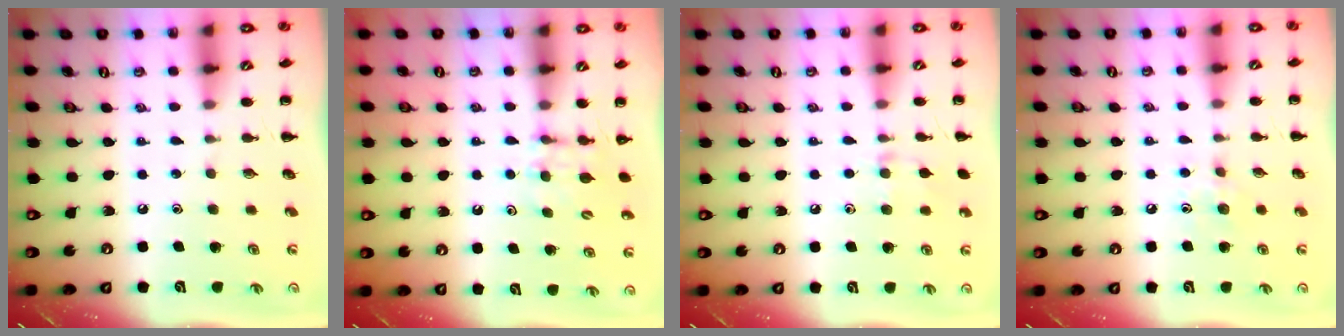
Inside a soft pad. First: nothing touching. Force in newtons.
{"total": 6.6, "press": 6.4, "slide": 1.6}
{"total": 6.9, "press": 6.5, "slide": 2.2}
{"total": 6.8, "press": 6.6, "slide": 1.7}